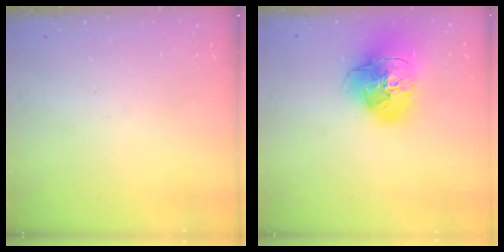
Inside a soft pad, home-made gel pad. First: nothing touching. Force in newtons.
{"total": 19.1, "press": 18.9, "slide": 2.6}